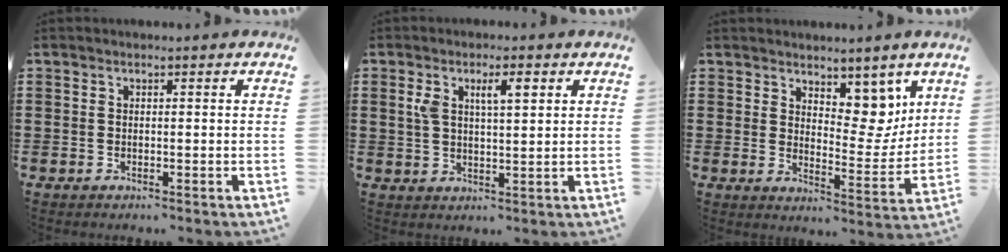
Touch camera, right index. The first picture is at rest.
{"total": 4.7, "force": [1.7, 1.7, 4.0], "torque": [-0.076, 0.006, 0.025]}
{"total": 7.8, "force": [5.6, 4.0, 3.7], "torque": [-0.057, -0.031, 0.096]}